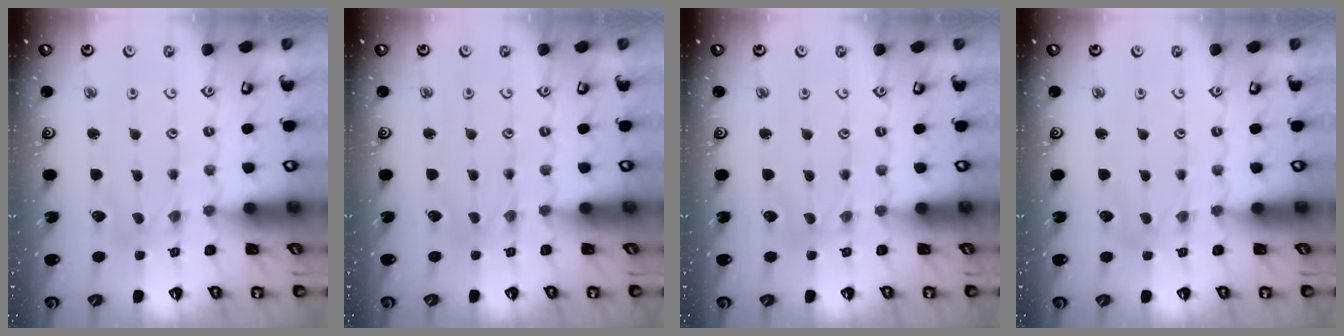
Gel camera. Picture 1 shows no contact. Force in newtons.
{"total": 0.0}
{"total": 0.0}
{"total": 1.6, "press": 1.6, "slide": 0.3}